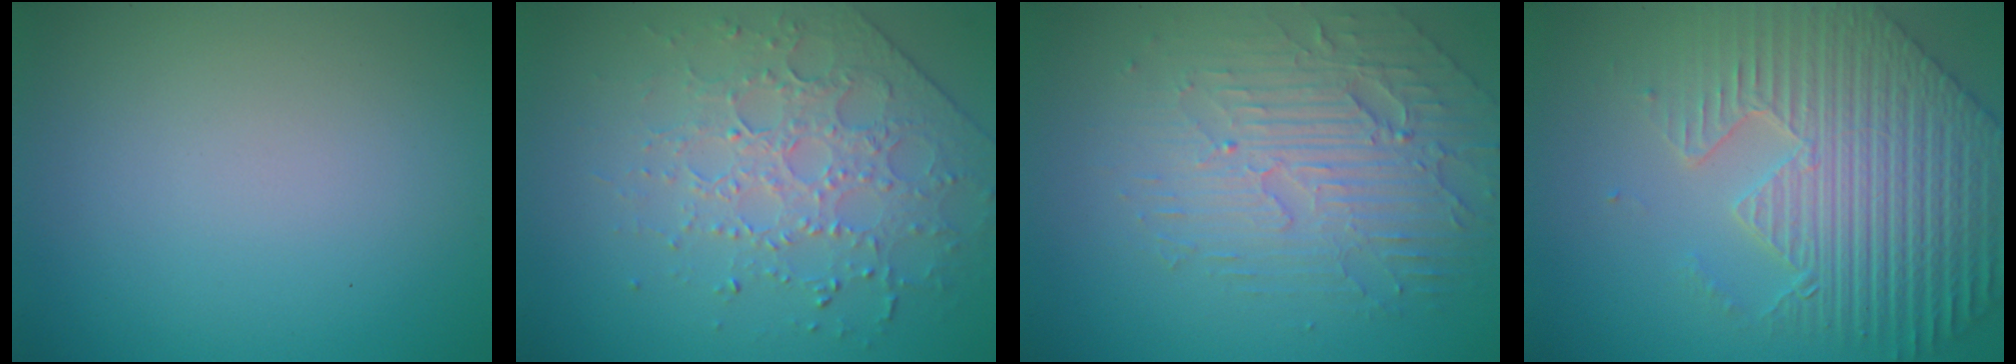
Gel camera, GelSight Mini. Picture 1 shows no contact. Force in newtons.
{"total": 3.8, "press": 3.6, "slide": 1.4}
{"total": 4.5, "press": 3.9, "slide": 2.3}
{"total": 8.1, "press": 6.4, "slide": 5.0}